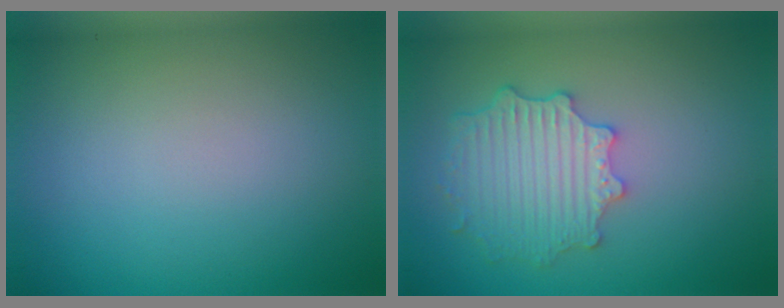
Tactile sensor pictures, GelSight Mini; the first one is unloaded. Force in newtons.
{"total": 4.4, "press": 3.6, "slide": 2.5}